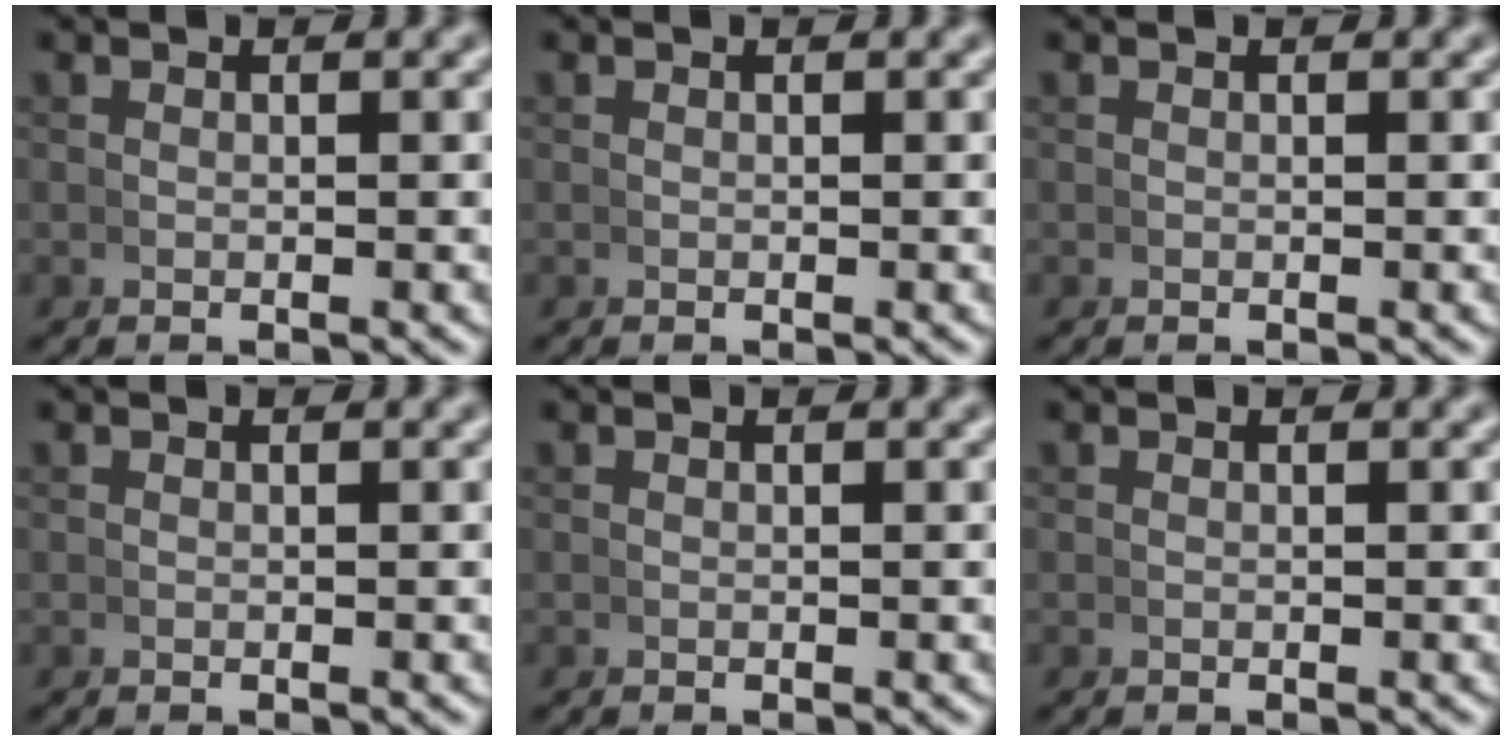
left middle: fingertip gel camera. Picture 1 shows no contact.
{"total": 0.0}
{"total": 0.0}
{"total": 0.0}
{"total": 0.0}
{"total": 0.0}